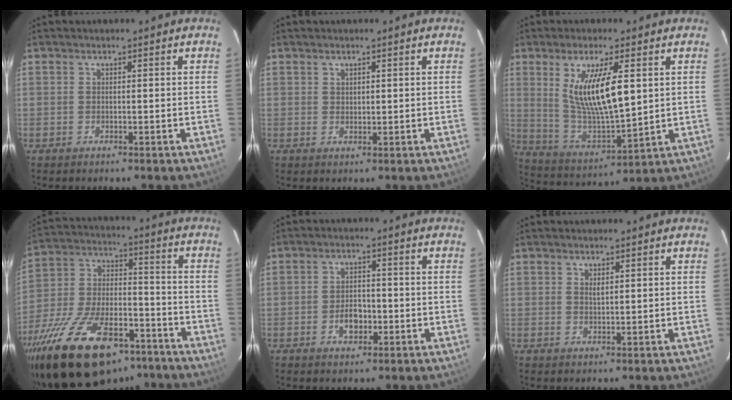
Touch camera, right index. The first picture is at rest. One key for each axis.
{"total": 1.1, "fx": 0.7, "fy": 0.7, "fz": 0.3, "tx": -0.001, "ty": 0.003, "tz": 0.013}
{"total": 13.9, "fx": 3.8, "fy": 3.8, "fz": 12.8, "tx": -0.239, "ty": -0.015, "tz": 0.087}
{"total": 27.5, "fx": -18.2, "fy": 12.5, "fz": 16.5, "tx": -0.321, "ty": -0.009, "tz": -0.284}
{"total": 4.2, "fx": -1.6, "fy": 2.9, "fz": 2.6, "tx": -0.047, "ty": 0.005, "tz": -0.023}
{"total": 1.0, "fx": 0.6, "fy": 0.4, "fz": 0.6, "tx": -0.011, "ty": 0.001, "tz": 0.013}